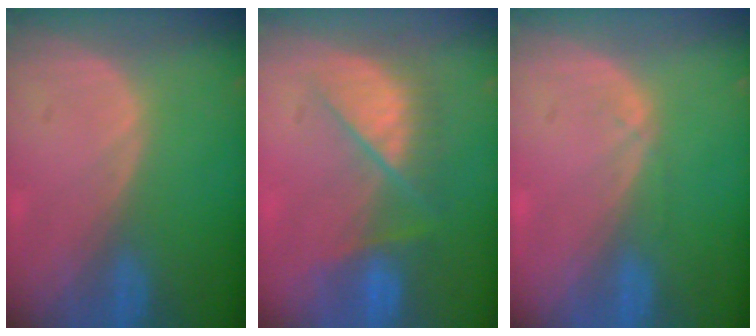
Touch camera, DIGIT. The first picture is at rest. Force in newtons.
{"total": 7.2, "press": 7.2, "slide": 0.6}
{"total": 0.9, "press": 0.8, "slide": 0.2}